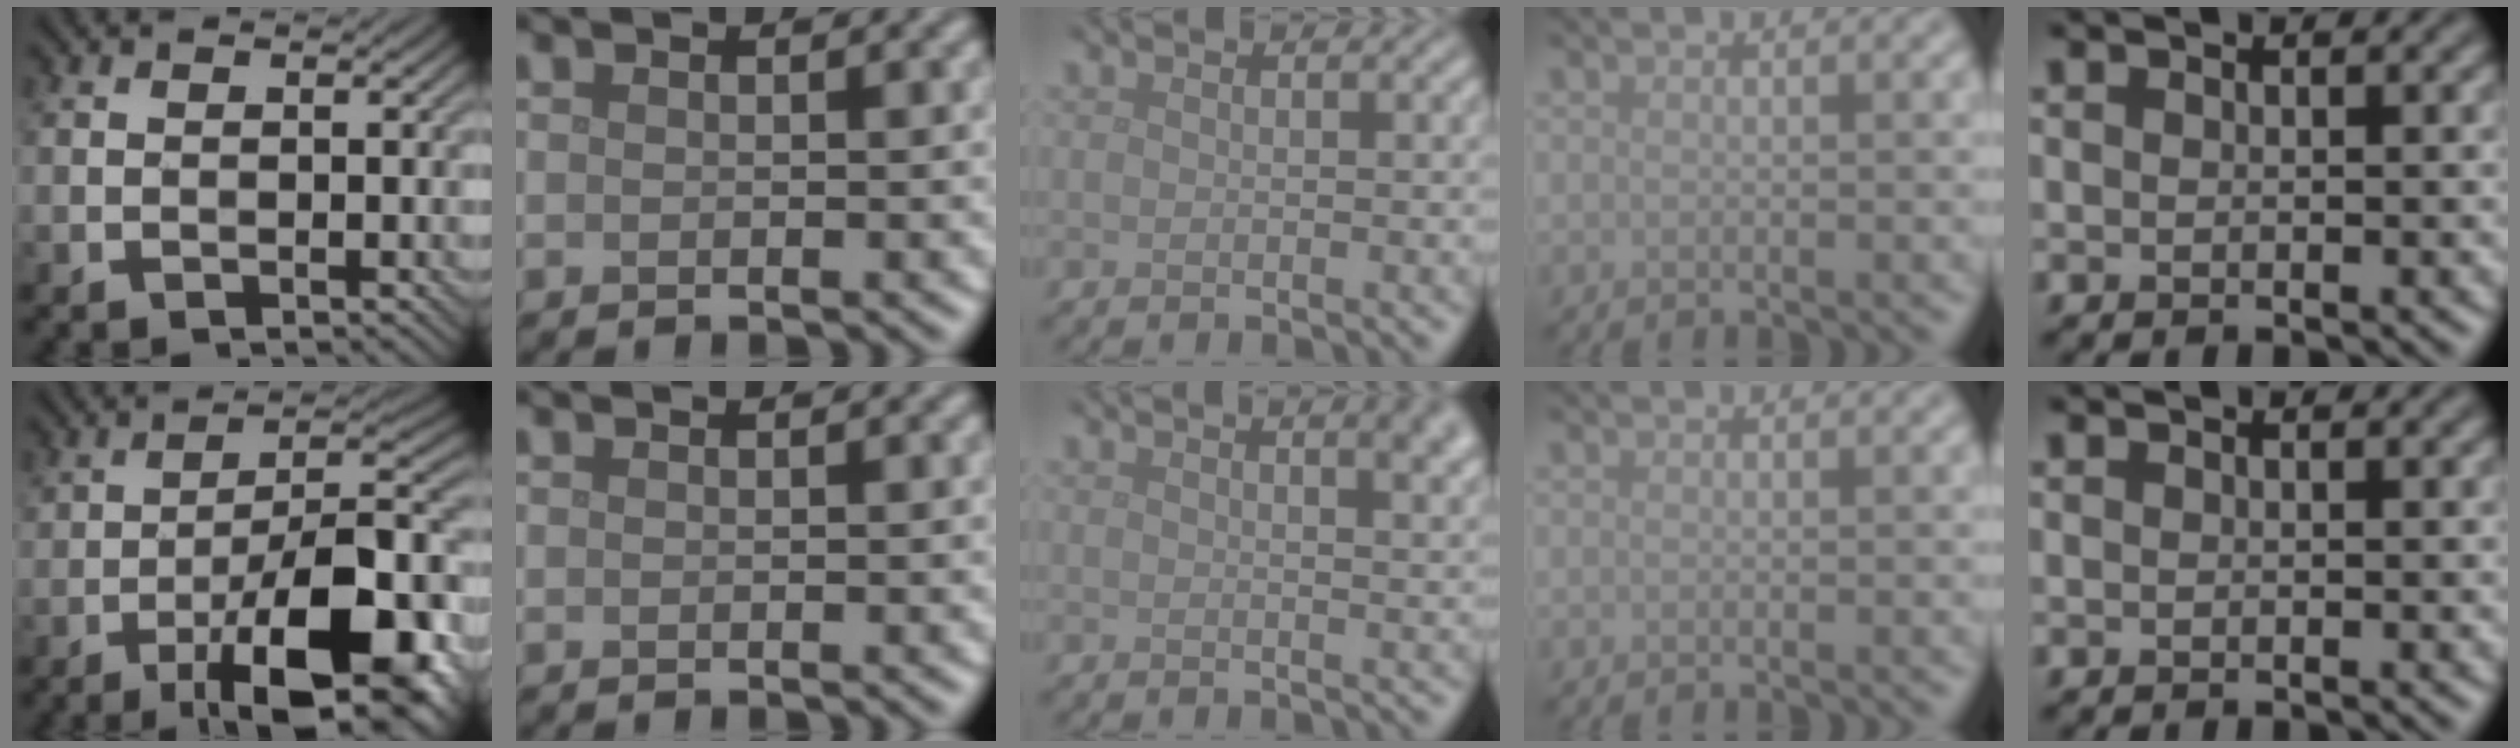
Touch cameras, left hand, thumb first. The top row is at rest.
{"thumb": {"total": 15.6, "force": [-7.6, 5.2, 12.6], "torque": [-0.188, 0.006, -0.127]}, "middle": {"total": 5.0, "force": [2.6, 2.2, 3.7], "torque": [-0.012, 0.026, 0.012]}}